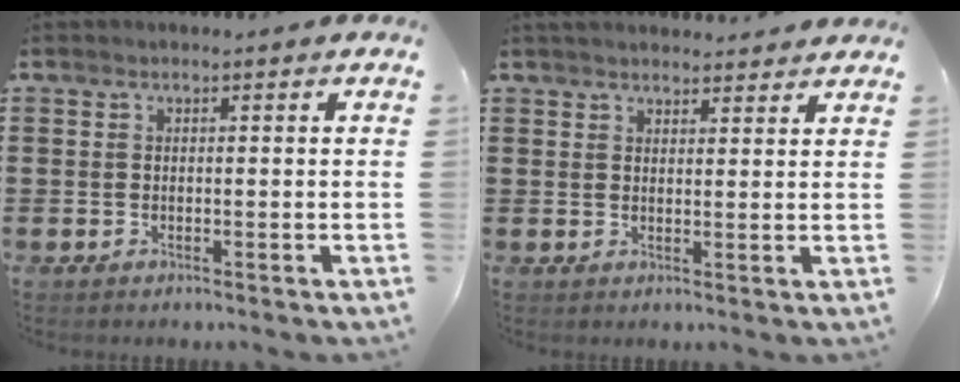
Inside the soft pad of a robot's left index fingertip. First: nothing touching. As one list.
[{"total": 2.5, "force": [2.4, 0.5, 0.3], "torque": [-0.012, 0.000, 0.047]}]